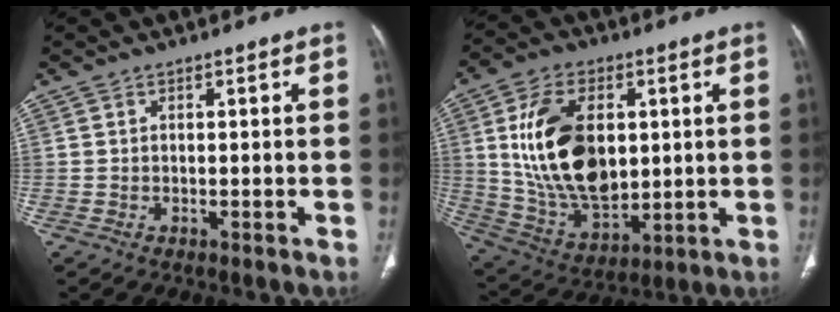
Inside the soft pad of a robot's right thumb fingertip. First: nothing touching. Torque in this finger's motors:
{"motor_torque": [0.67, 3.90, 1.81, 0.27, 0.58]}